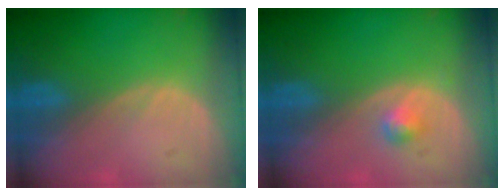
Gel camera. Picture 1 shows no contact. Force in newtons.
{"total": 1.7, "press": 1.7, "slide": 0.2}